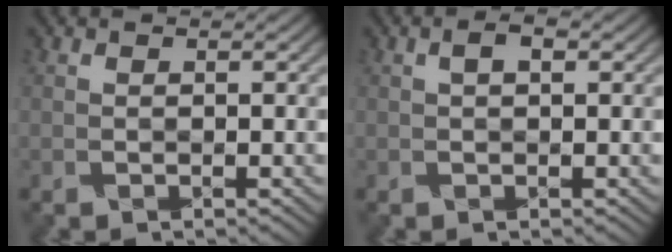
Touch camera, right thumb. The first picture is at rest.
{"total": 1.6, "force": [0.6, 0.6, 1.4], "torque": [-0.020, 0.005, 0.011]}